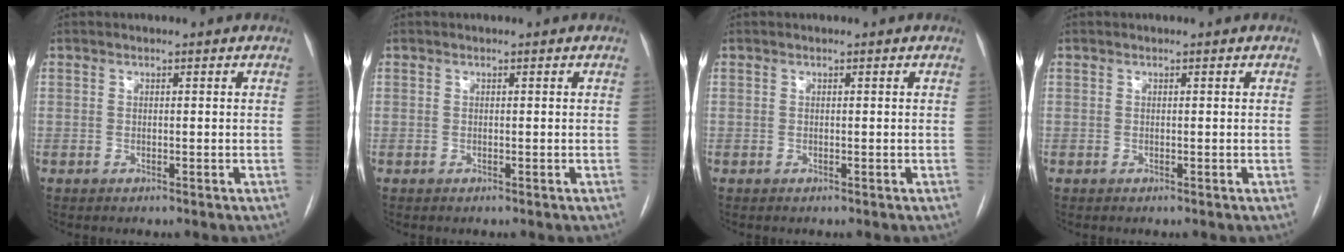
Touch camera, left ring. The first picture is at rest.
{"total": 0.0}
{"total": 0.0}
{"total": 0.0}